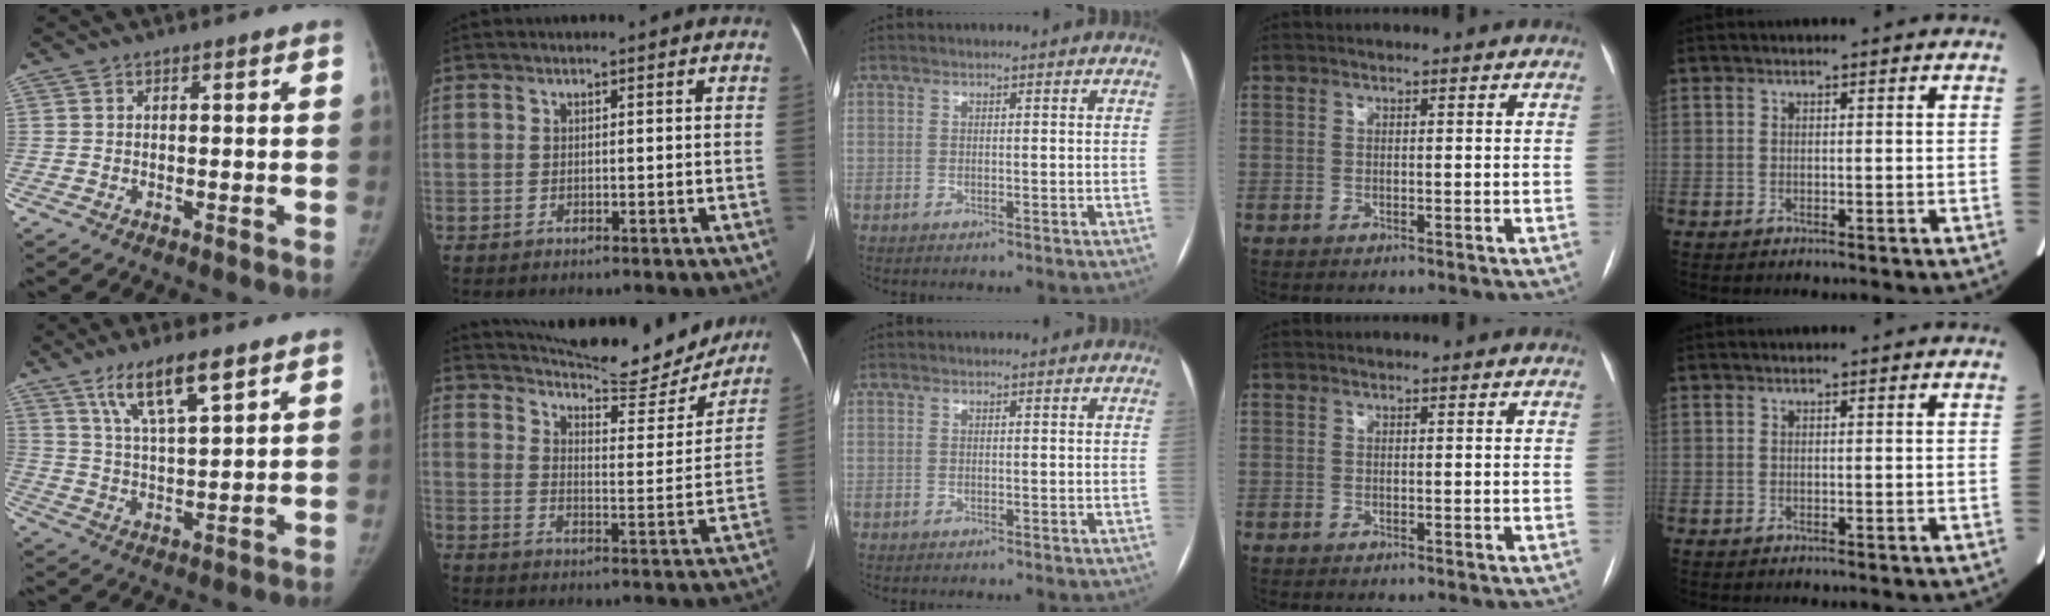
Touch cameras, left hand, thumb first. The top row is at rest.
{"thumb": {"total": 10.4, "force": [6.4, 2.4, 7.8], "torque": [-0.133, -0.027, 0.123]}, "index": {"total": 18.6, "force": [17.5, 2.9, 5.7], "torque": [-0.087, -0.033, 0.232]}}